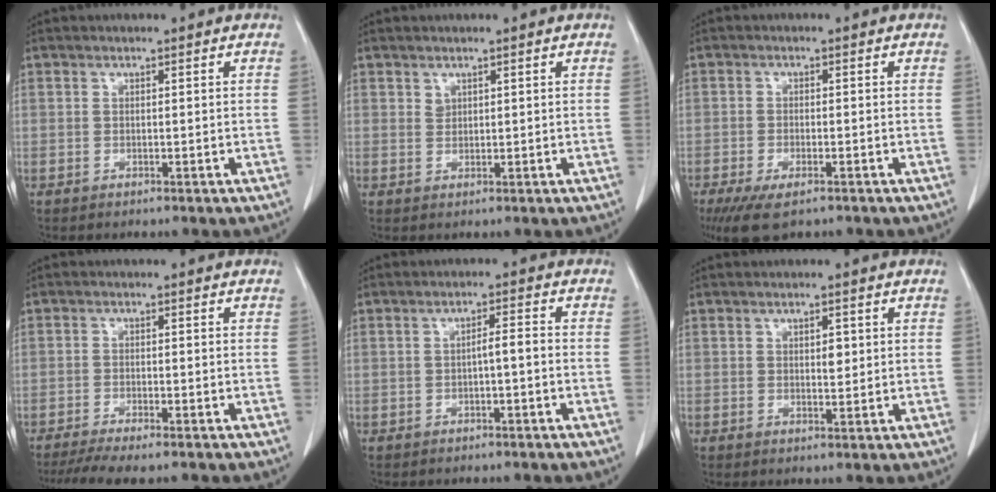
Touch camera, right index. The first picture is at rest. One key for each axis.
{"total": 1.0, "fx": 0.8, "fy": 0.6, "fz": 0.2, "tx": 0.000, "ty": -0.002, "tz": 0.015}
{"total": 6.1, "fx": -4.1, "fy": 1.9, "fz": 4.1, "tx": -0.072, "ty": -0.014, "tz": -0.066}
{"total": 7.9, "fx": -6.5, "fy": 0.8, "fz": 4.3, "tx": -0.064, "ty": -0.013, "tz": -0.103}
{"total": 2.3, "fx": -0.6, "fy": 0.3, "fz": 2.2, "tx": -0.034, "ty": 0.004, "tz": -0.011}
{"total": 2.0, "fx": 0.5, "fy": 0.8, "fz": 1.7, "tx": -0.029, "ty": -0.003, "tz": 0.010}